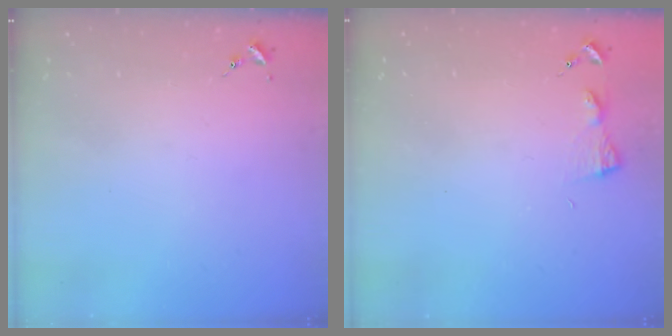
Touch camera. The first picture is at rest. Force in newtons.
{"total": 4.2, "press": 4.2, "slide": 0.5}